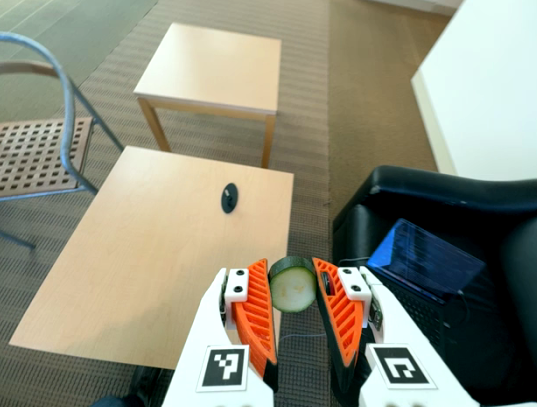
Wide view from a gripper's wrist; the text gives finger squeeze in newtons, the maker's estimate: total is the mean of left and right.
{"total": 9.0, "left": 8.9, "right": 9.0}